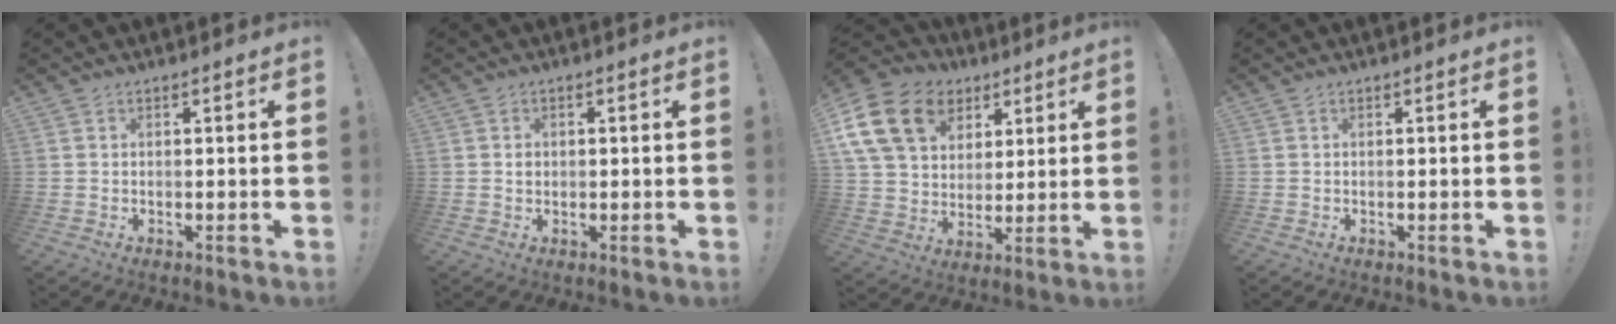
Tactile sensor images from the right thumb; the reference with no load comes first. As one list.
[{"total": 1.0, "force": [0.2, 1.0, 0.3], "torque": [0.004, -0.001, 0.001]}, {"total": 19.9, "force": [8.2, 14.7, 10.7], "torque": [-0.175, -0.030, 0.164]}, {"total": 0.0}]